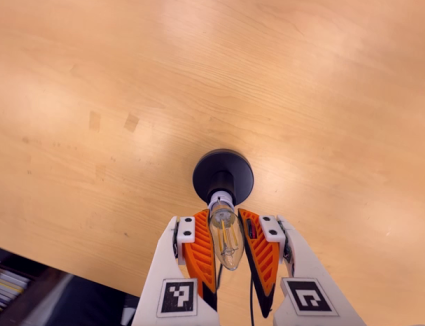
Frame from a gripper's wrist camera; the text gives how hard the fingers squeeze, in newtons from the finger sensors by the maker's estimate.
{"total": 19.7, "left": 19.8, "right": 19.6}